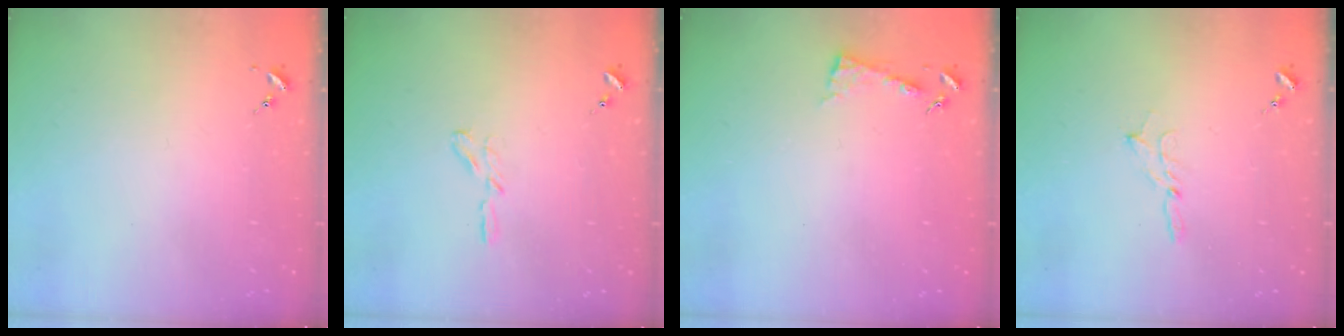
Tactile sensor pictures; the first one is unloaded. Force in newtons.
{"total": 3.8, "press": 3.8, "slide": 0.3}
{"total": 3.9, "press": 3.9, "slide": 0.4}
{"total": 2.5, "press": 2.5, "slide": 0.2}